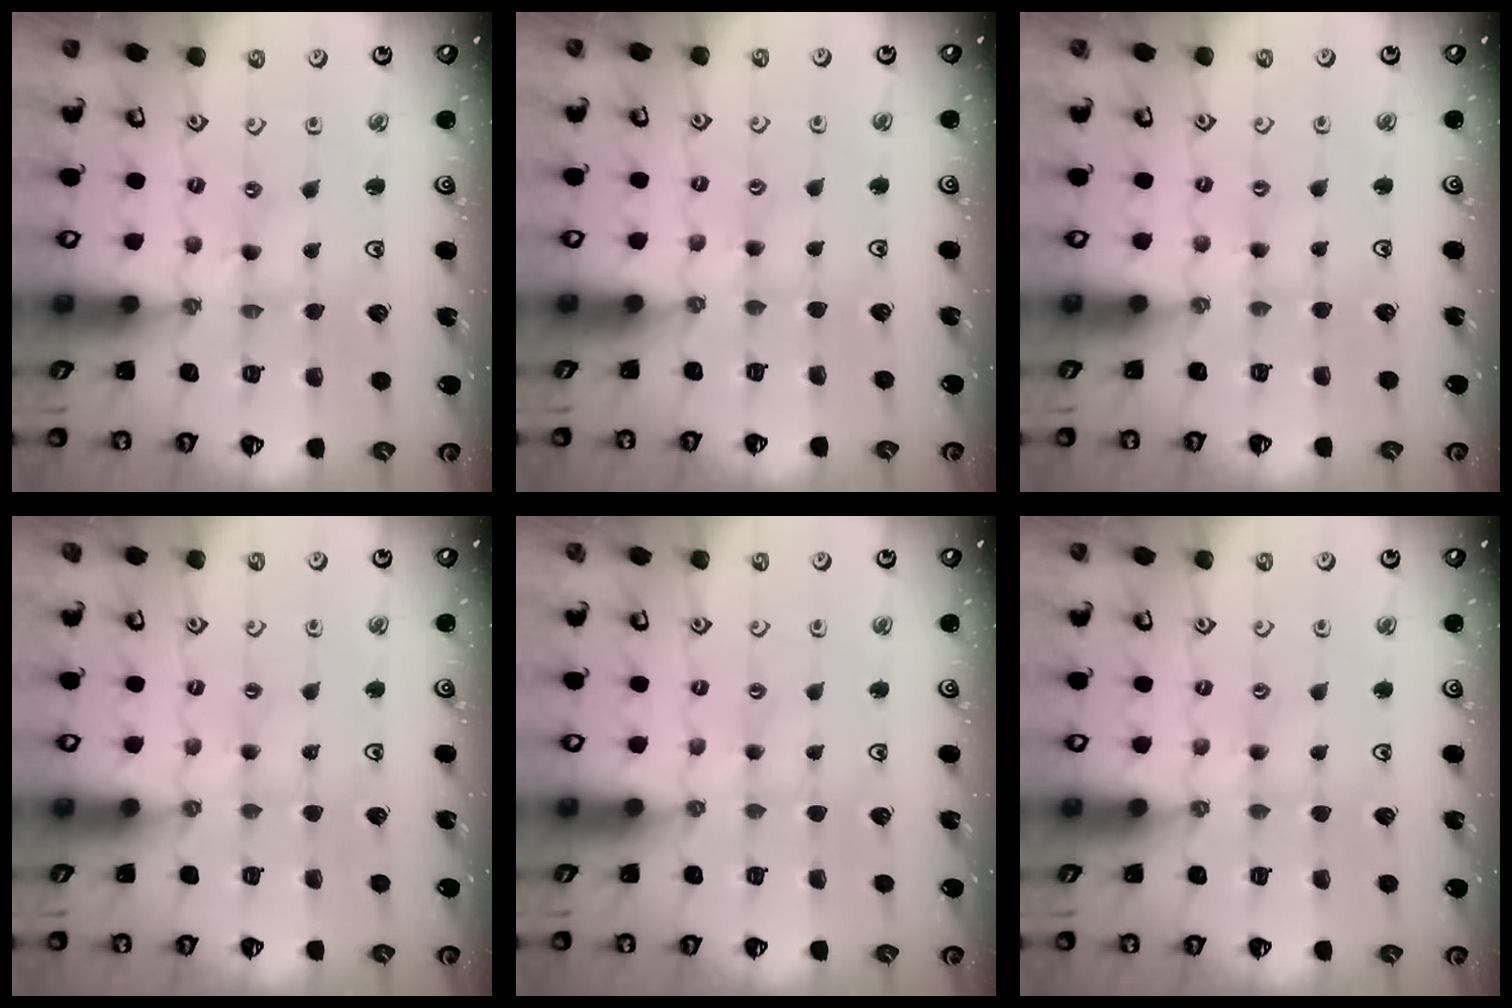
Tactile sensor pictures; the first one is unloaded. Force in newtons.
{"total": 2.2, "press": 2.2, "slide": 0.3}
{"total": 2.1, "press": 2.1, "slide": 0.3}
{"total": 1.5, "press": 1.5, "slide": 0.3}
{"total": 0.6, "press": 0.6, "slide": 0.2}
{"total": 2.2, "press": 2.2, "slide": 0.3}